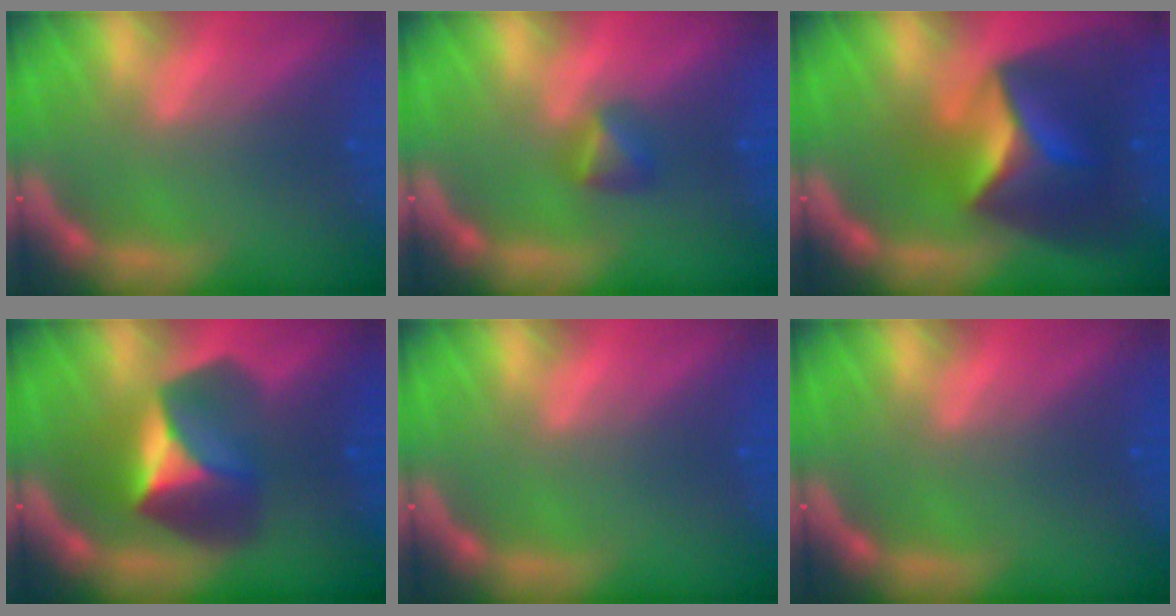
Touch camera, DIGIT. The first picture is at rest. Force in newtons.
{"total": 1.9}
{"total": 10.0}
{"total": 6.9}
{"total": 0.0}
{"total": 0.0}